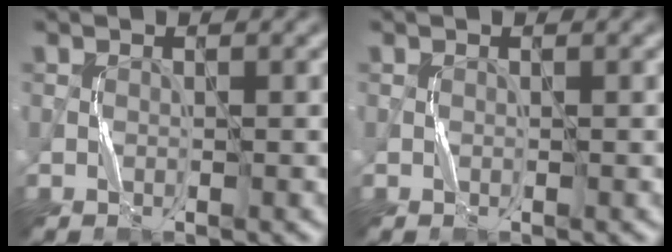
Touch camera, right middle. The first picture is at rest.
{"total": 0.0}